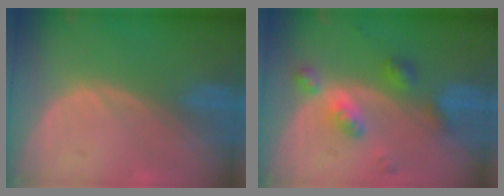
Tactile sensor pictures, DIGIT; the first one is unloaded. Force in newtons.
{"total": 5.7, "press": 5.6, "slide": 0.3}